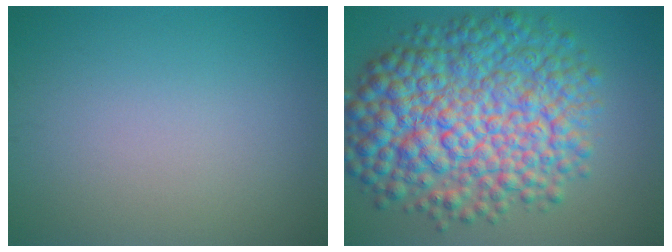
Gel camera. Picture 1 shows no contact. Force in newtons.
{"total": 12.5, "press": 12.5, "slide": 0.1}